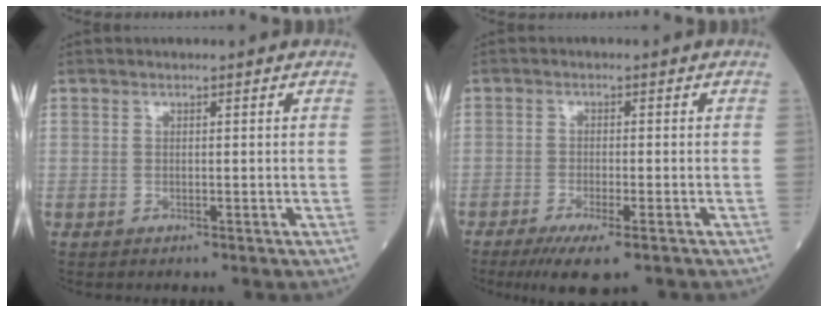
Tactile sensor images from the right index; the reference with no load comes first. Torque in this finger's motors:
{"motor_torque": [0.76, -0.75, 0.10, 0.05]}